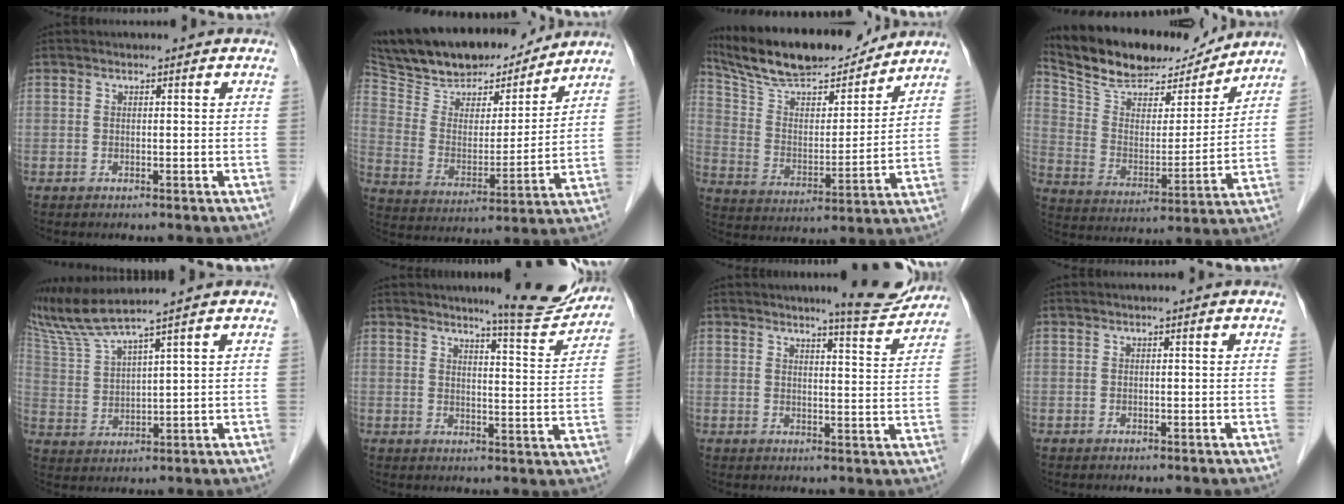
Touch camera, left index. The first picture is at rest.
{"total": 21.2, "force": [17.9, 6.7, 9.1], "torque": [-0.164, 0.010, 0.296]}
{"total": 18.5, "force": [16.5, 3.7, 7.4], "torque": [-0.132, 0.005, 0.283]}
{"total": 18.5, "force": [16.6, 5.0, 6.5], "torque": [-0.119, 0.001, 0.278]}
{"total": 8.3, "force": [7.1, -1.8, 4.0], "torque": [-0.093, 0.002, 0.149]}
{"total": 9.3, "force": [8.7, 0.4, 3.2], "torque": [-0.043, -0.031, 0.105]}
{"total": 6.8, "force": [6.4, 0.4, 2.4], "torque": [-0.034, -0.024, 0.074]}
{"total": 0.0}